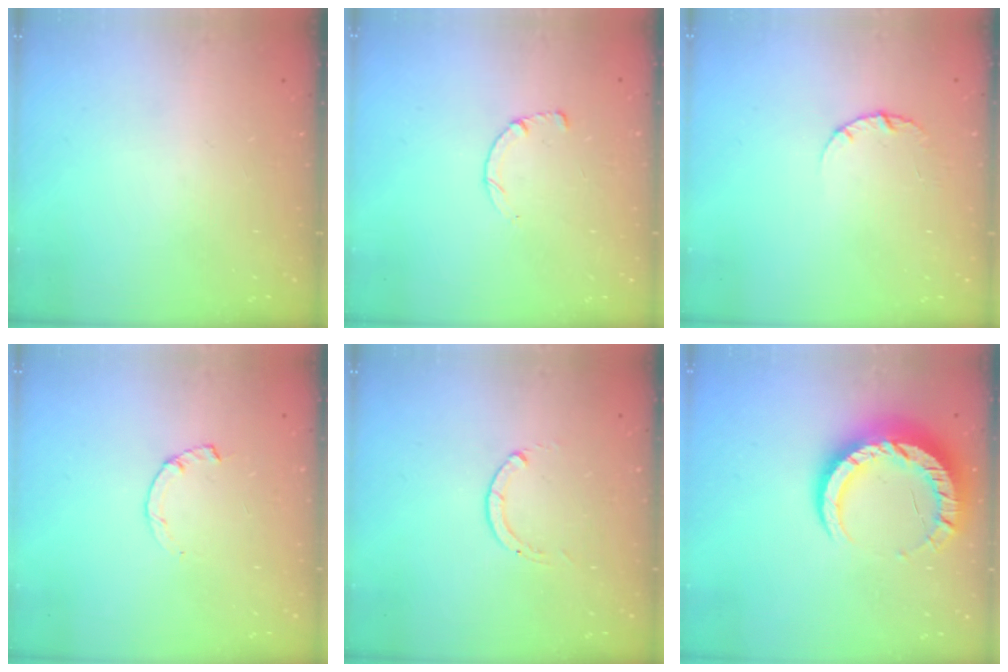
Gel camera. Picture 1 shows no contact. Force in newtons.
{"total": 2.6, "press": 2.5, "slide": 0.3}
{"total": 2.6, "press": 2.6, "slide": 0.3}
{"total": 1.0, "press": 0.9, "slide": 0.2}
{"total": 0.0}
{"total": 12.7, "press": 12.7, "slide": 0.8}